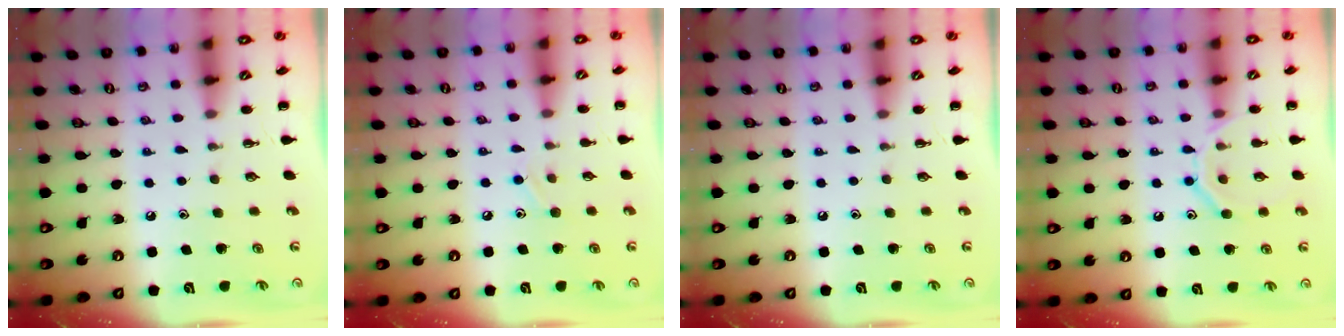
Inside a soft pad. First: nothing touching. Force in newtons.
{"total": 6.1, "press": 5.7, "slide": 2.0}
{"total": 0.0}
{"total": 10.6, "press": 10.5, "slide": 1.5}